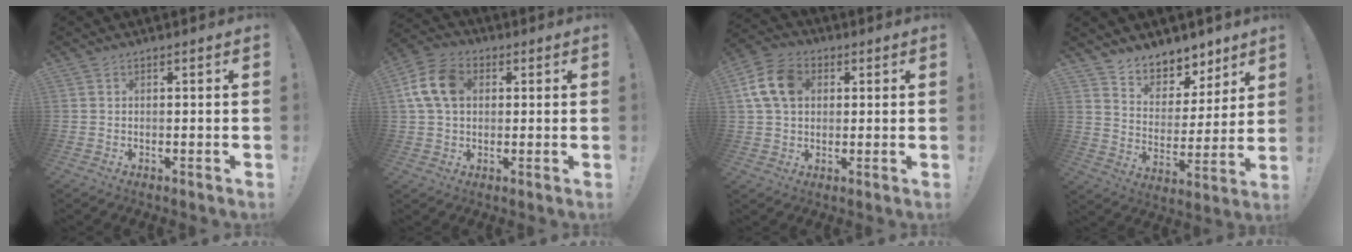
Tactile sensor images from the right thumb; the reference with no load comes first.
{"total": 12.2, "force": [2.7, 8.9, 7.9], "torque": [-0.141, 0.012, 0.055]}
{"total": 11.9, "force": [3.2, 8.8, 7.3], "torque": [-0.135, 0.007, 0.066]}
{"total": 8.5, "force": [7.2, 4.4, 1.0], "torque": [-0.012, -0.076, 0.137]}